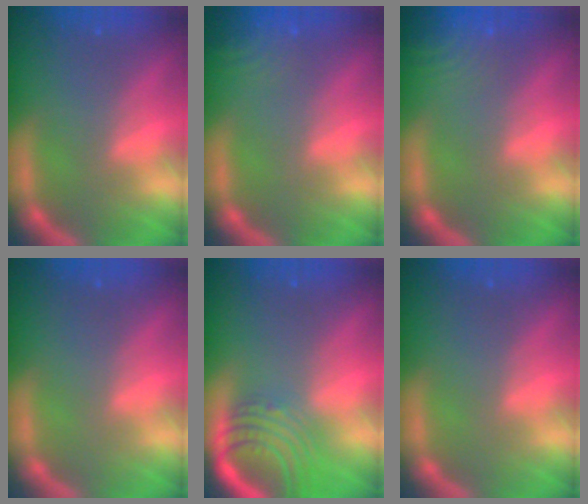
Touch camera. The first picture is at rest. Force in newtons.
{"total": 4.6}
{"total": 6.1}
{"total": 0.0}
{"total": 7.6}
{"total": 0.0}